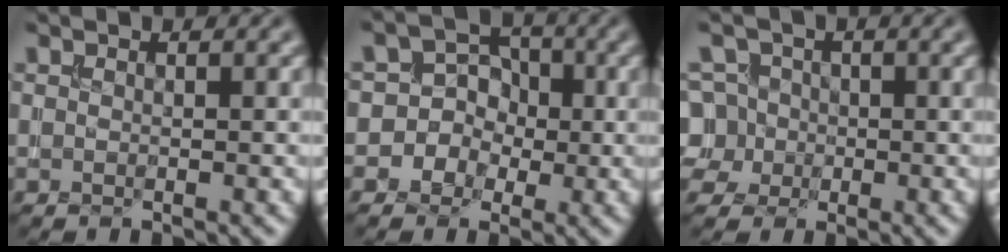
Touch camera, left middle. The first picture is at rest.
{"total": 5.6, "force": [-1.1, 5.4, 1.1], "torque": [0.007, 0.035, -0.047]}
{"total": 5.7, "force": [-0.9, 5.3, 2.1], "torque": [-0.039, 0.029, -0.043]}